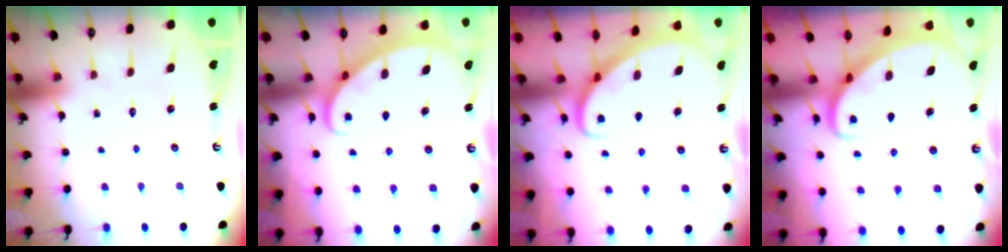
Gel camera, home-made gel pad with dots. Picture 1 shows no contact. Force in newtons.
{"total": 4.0, "press": 4.0, "slide": 0.1}
{"total": 2.9, "press": 2.9, "slide": 0.2}
{"total": 2.5, "press": 2.5, "slide": 0.3}